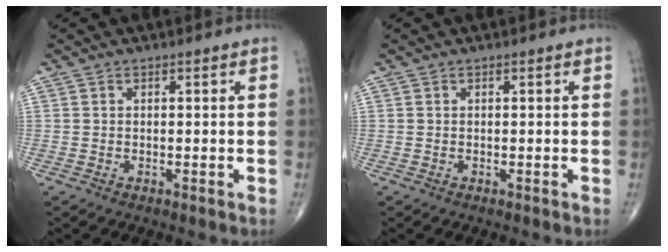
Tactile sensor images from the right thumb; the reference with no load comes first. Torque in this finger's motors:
{"motor_torque": [-0.10, -0.07, 0.00, 0.00, 0.00]}